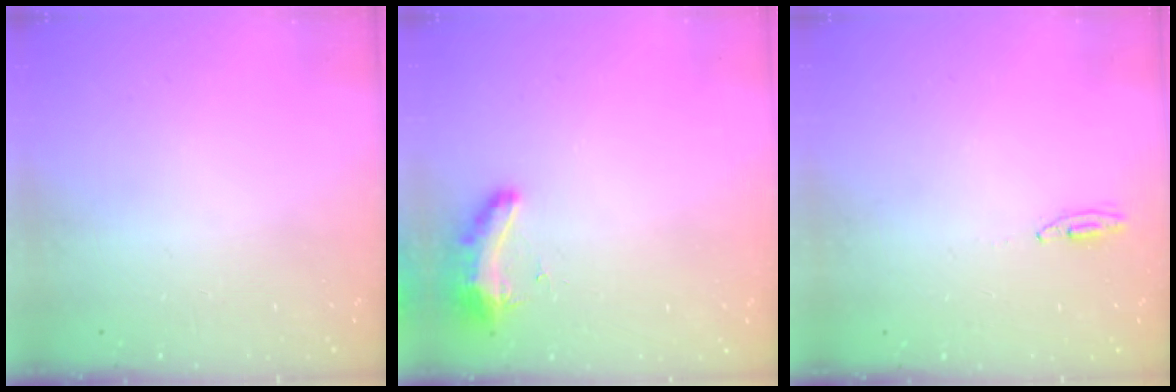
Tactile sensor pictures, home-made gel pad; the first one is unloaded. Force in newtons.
{"total": 11.0, "press": 9.7, "slide": 5.3}
{"total": 2.7, "press": 2.5, "slide": 1.0}